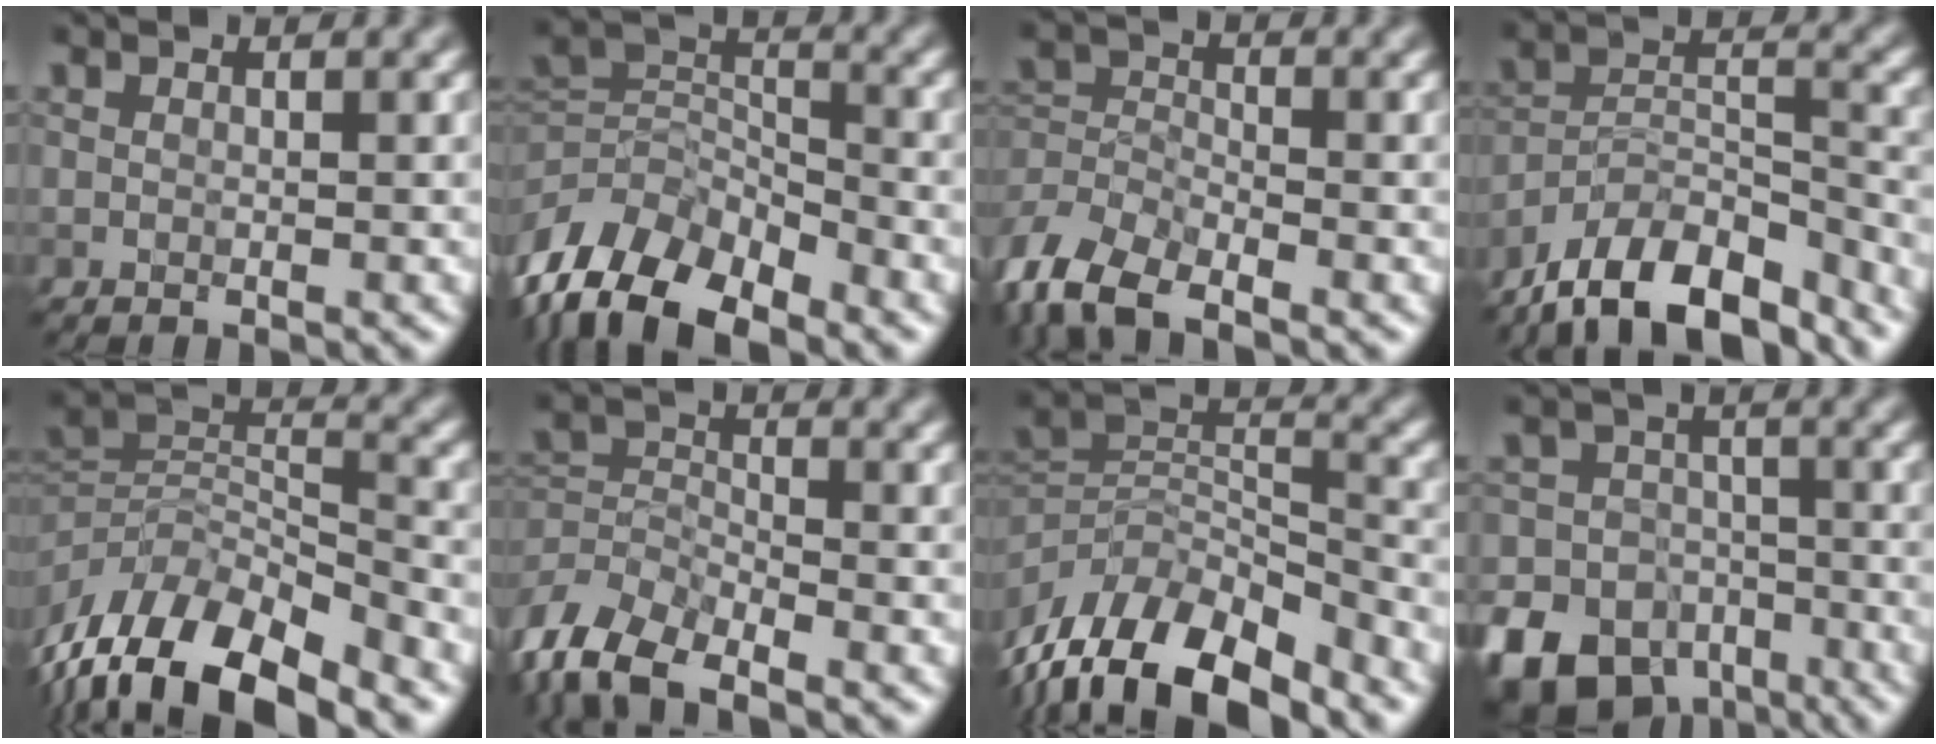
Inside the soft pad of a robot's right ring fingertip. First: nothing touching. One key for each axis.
{"total": 10.8, "fx": -7.0, "fy": 5.7, "fz": 5.8, "tx": -0.106, "ty": 0.002, "tz": -0.129}
{"total": 6.0, "fx": -4.3, "fy": 2.8, "fz": 3.3, "tx": -0.063, "ty": -0.005, "tz": -0.092}
{"total": 11.1, "fx": -9.1, "fy": 3.9, "fz": 5.1, "tx": -0.084, "ty": 0.015, "tz": -0.161}
{"total": 11.2, "fx": -7.0, "fy": 4.9, "fz": 7.3, "tx": -0.130, "ty": 0.004, "tz": -0.131}
{"total": 6.8, "fx": -4.9, "fy": 3.1, "fz": 3.6, "tx": -0.069, "ty": -0.005, "tz": -0.102}
{"total": 12.7, "fx": -8.4, "fy": 5.8, "fz": 7.6, "tx": -0.150, "ty": 0.002, "tz": -0.146}
{"total": 14.5, "fx": -9.3, "fy": 10.2, "fz": 4.3, "tx": -0.081, "ty": -0.049, "tz": -0.164}